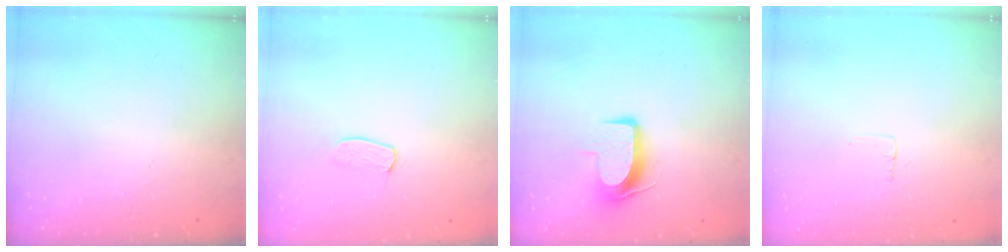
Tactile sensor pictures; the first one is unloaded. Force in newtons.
{"total": 4.0, "press": 4.0, "slide": 0.2}
{"total": 8.8, "press": 8.8, "slide": 0.6}
{"total": 2.4, "press": 2.4, "slide": 0.1}